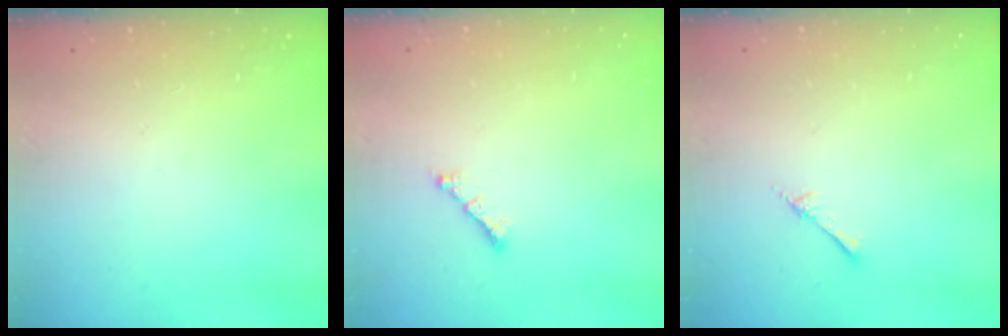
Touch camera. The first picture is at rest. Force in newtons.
{"total": 1.5, "press": 1.4, "slide": 0.5}
{"total": 2.8, "press": 2.8, "slide": 0.3}